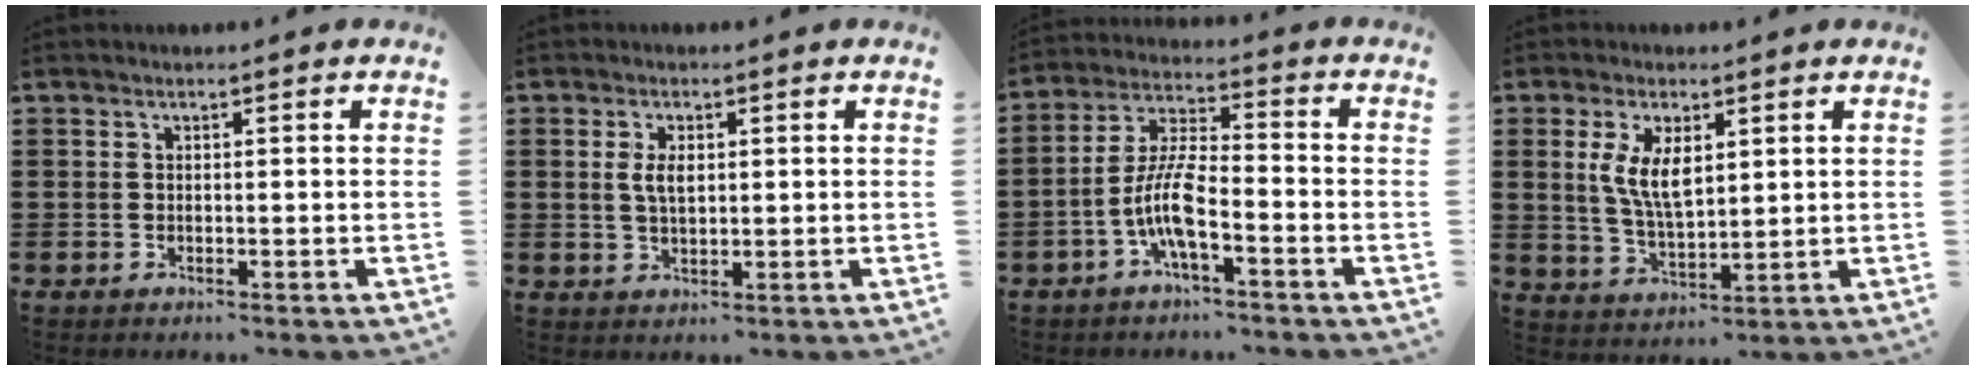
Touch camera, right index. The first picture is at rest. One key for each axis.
{"total": 3.3, "fx": 0.6, "fy": 1.5, "fz": 2.9, "tx": -0.060, "ty": 0.006, "tz": 0.009}
{"total": 8.4, "fx": -3.4, "fy": 2.1, "fz": 7.4, "tx": -0.178, "ty": -0.012, "tz": -0.073}
{"total": 6.9, "fx": 1.9, "fy": 3.0, "fz": 5.9, "tx": -0.119, "ty": 0.007, "tz": 0.033}